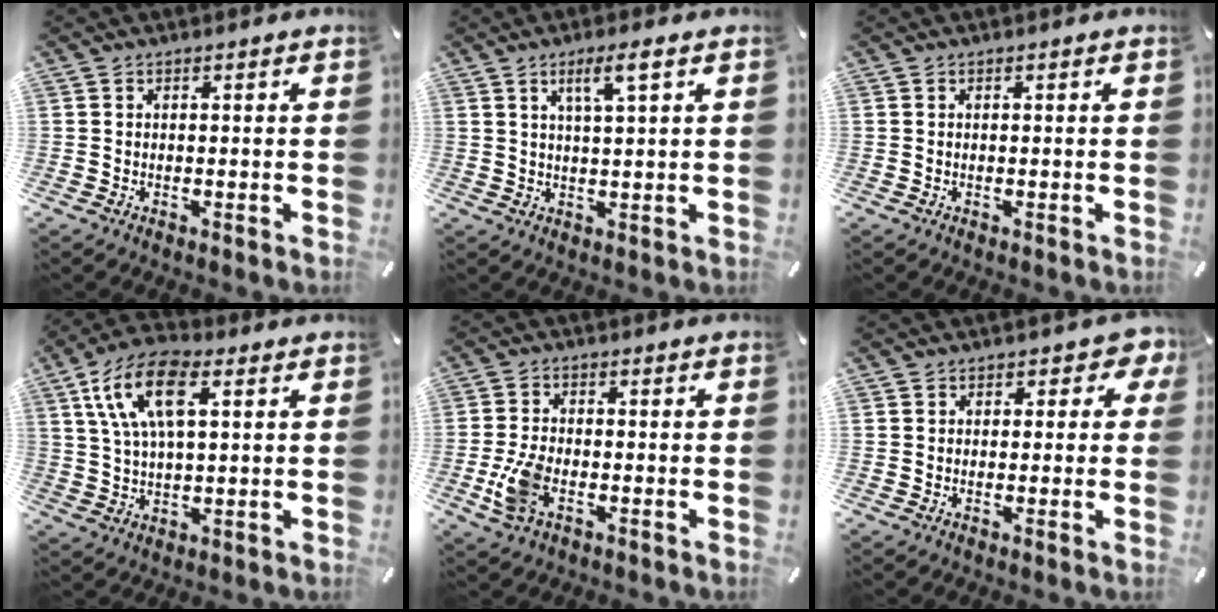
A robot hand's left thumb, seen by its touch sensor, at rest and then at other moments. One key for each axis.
{"total": 5.5, "fx": 2.7, "fy": 0.7, "fz": 4.7, "tx": -0.089, "ty": -0.002, "tz": 0.043}
{"total": 0.0}
{"total": 13.5, "fx": 5.4, "fy": 6.6, "fz": 10.5, "tx": -0.233, "ty": 0.004, "tz": 0.095}
{"total": 7.8, "fx": -2.5, "fy": 4.6, "fz": 5.9, "tx": -0.131, "ty": 0.000, "tz": -0.045}
{"total": 4.0, "fx": 1.2, "fy": 3.1, "fz": 2.1, "tx": -0.012, "ty": -0.003, "tz": 0.016}